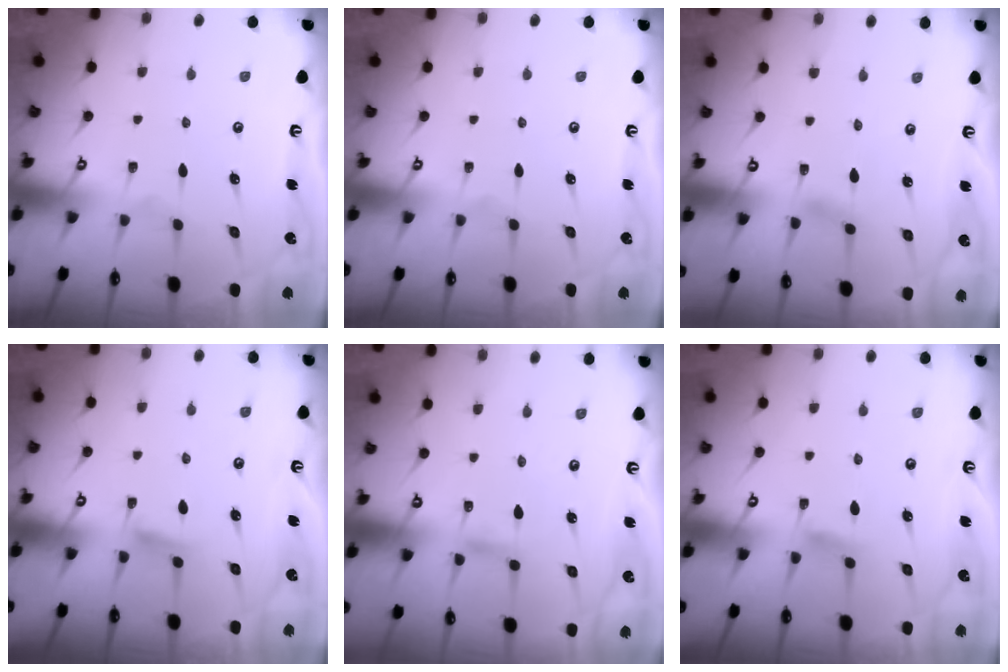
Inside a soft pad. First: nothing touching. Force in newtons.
{"total": 0.0}
{"total": 2.2, "press": 2.2, "slide": 0.3}
{"total": 4.0, "press": 4.0, "slide": 0.7}
{"total": 2.3, "press": 2.3, "slide": 0.2}
{"total": 4.9, "press": 4.8, "slide": 0.6}